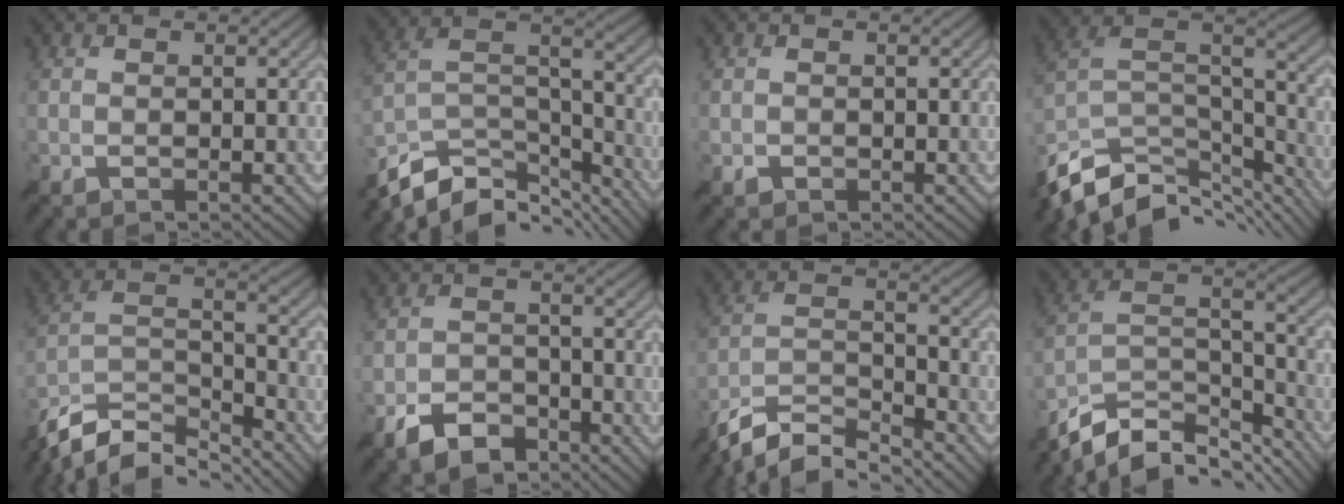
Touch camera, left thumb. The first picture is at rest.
{"total": 13.2, "force": [-10.1, 5.7, 6.4], "torque": [-0.150, -0.007, -0.177]}
{"total": 0.9, "force": [-0.5, 0.7, 0.0], "torque": [0.002, -0.006, -0.009]}
{"total": 13.4, "force": [-9.4, 6.5, 7.0], "torque": [-0.184, -0.013, -0.157]}
{"total": 12.6, "force": [-10.2, 4.5, 5.9], "torque": [-0.136, -0.006, -0.185]}
{"total": 5.8, "force": [-4.3, 2.9, 2.6], "torque": [-0.049, -0.006, -0.086]}
{"total": 10.7, "force": [-9.0, 2.8, 5.1], "torque": [-0.103, -0.005, -0.177]}
{"total": 13.1, "force": [-9.9, 5.5, 6.5], "torque": [-0.145, -0.009, -0.176]}